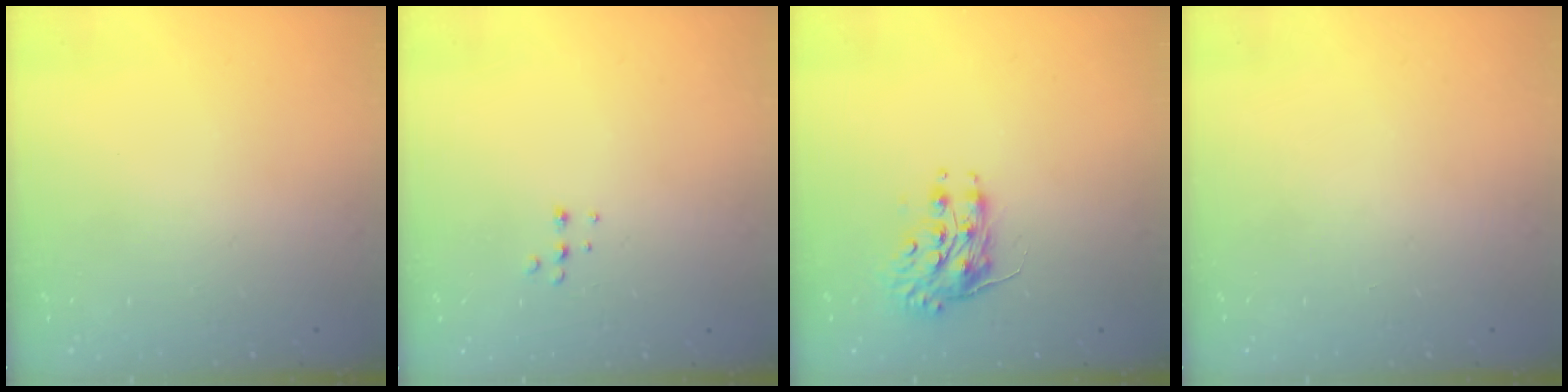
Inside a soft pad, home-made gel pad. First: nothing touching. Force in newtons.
{"total": 4.5, "press": 4.4, "slide": 0.7}
{"total": 8.4, "press": 8.4, "slide": 0.3}
{"total": 0.0}